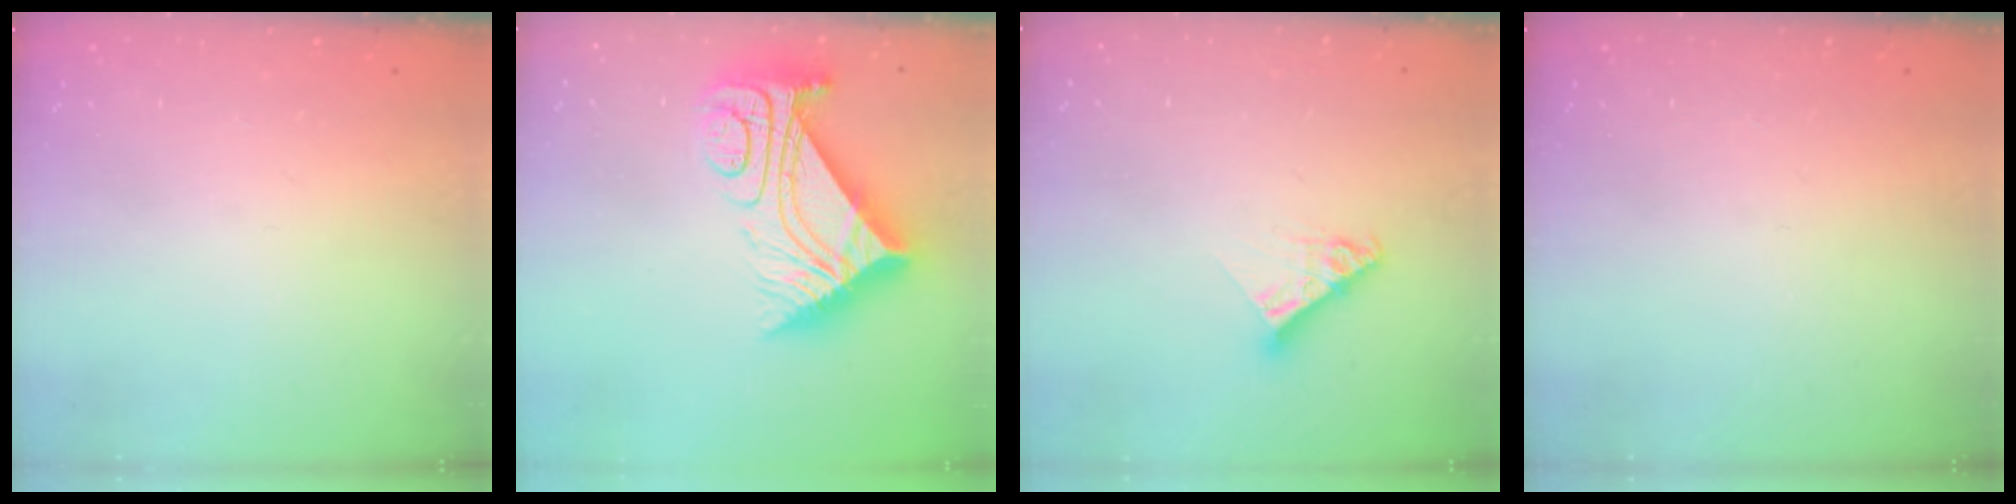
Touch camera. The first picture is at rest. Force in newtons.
{"total": 16.2, "press": 16.1, "slide": 1.5}
{"total": 8.1, "press": 8.1, "slide": 0.7}
{"total": 0.0}